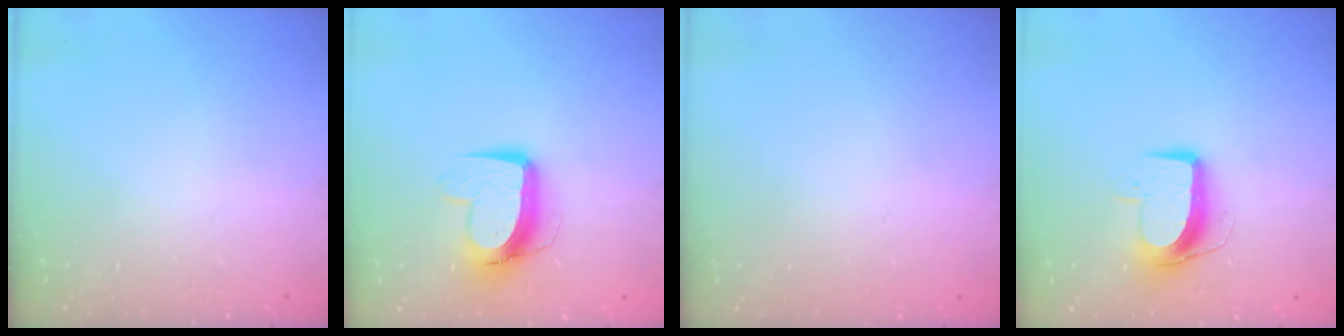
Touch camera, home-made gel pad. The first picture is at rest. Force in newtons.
{"total": 10.9, "press": 10.9, "slide": 1.2}
{"total": 0.0}
{"total": 9.6, "press": 9.6, "slide": 0.7}